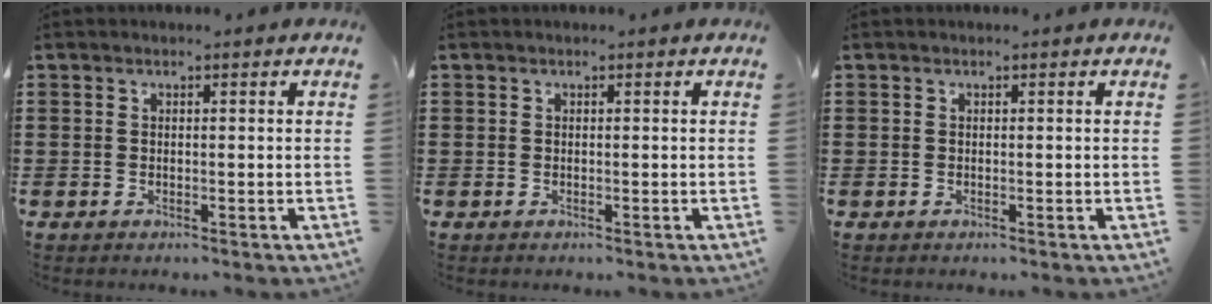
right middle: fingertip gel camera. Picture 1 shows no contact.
{"total": 0.0}
{"total": 0.0}